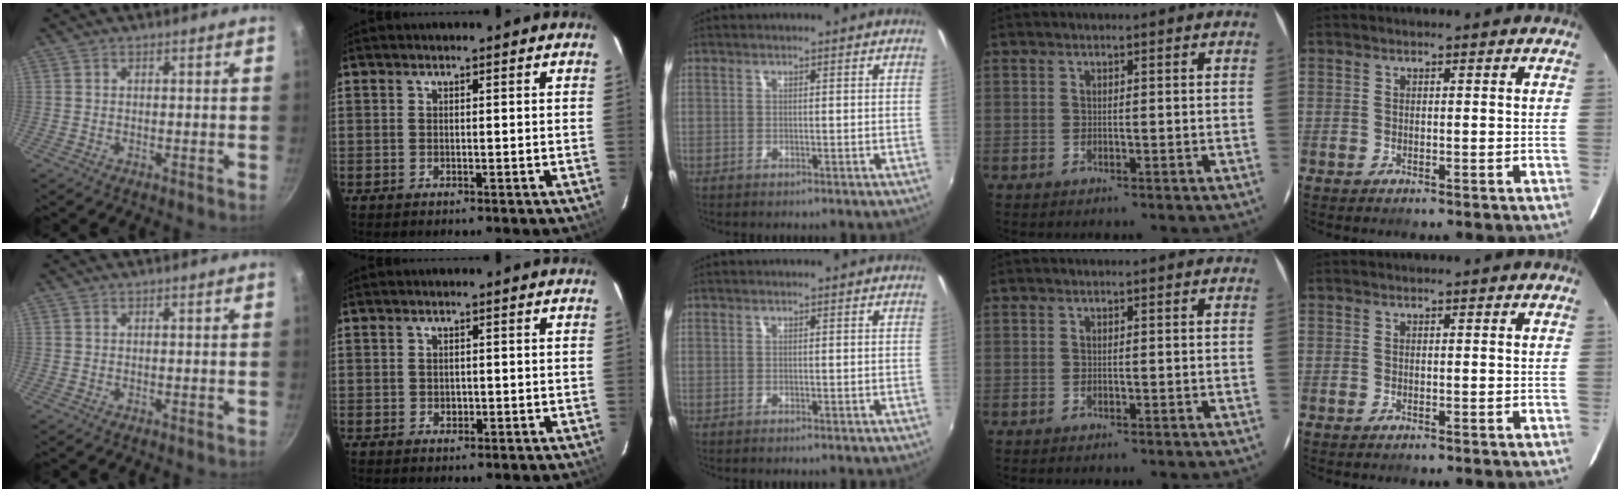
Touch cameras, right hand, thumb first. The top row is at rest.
{"index": {"total": 1.1, "force": [0.0, 0.9, 0.5], "torque": [-0.008, 0.002, 0.001]}}